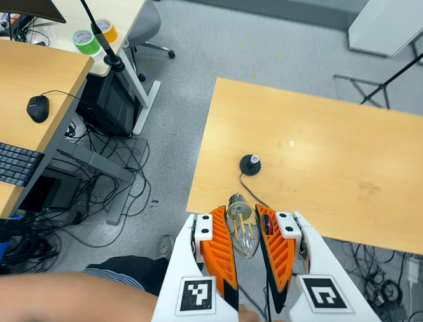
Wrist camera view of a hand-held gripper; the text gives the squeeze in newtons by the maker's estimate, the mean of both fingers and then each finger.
{"total": 22.1, "left": 25.3, "right": 18.9}